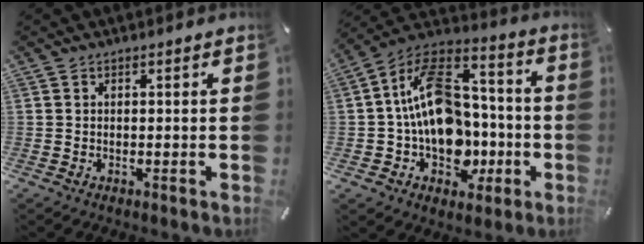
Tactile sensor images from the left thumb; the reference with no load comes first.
{"total": 20.2, "force": [-1.1, 15.2, 13.3], "torque": [-0.232, 0.005, -0.009]}